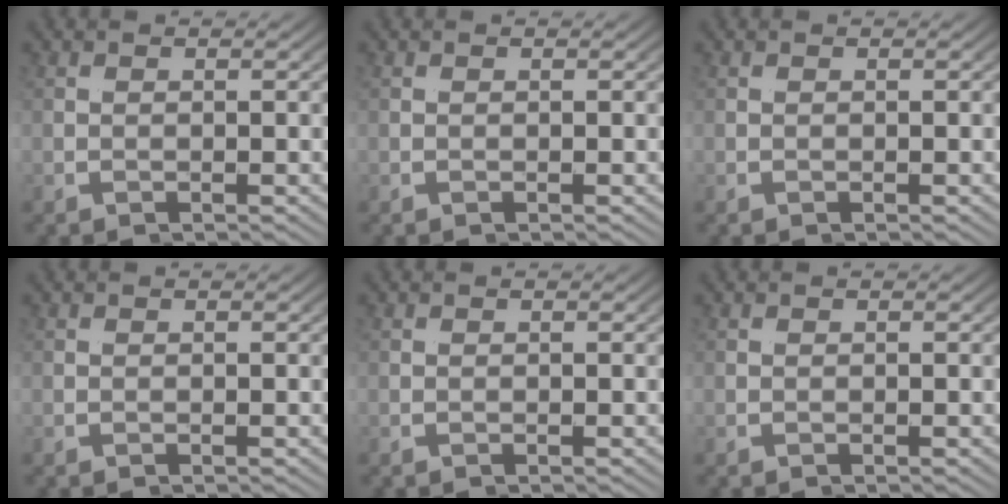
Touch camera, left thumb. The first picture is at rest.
{"total": 0.0}
{"total": 0.0}
{"total": 0.0}
{"total": 0.0}
{"total": 0.0}